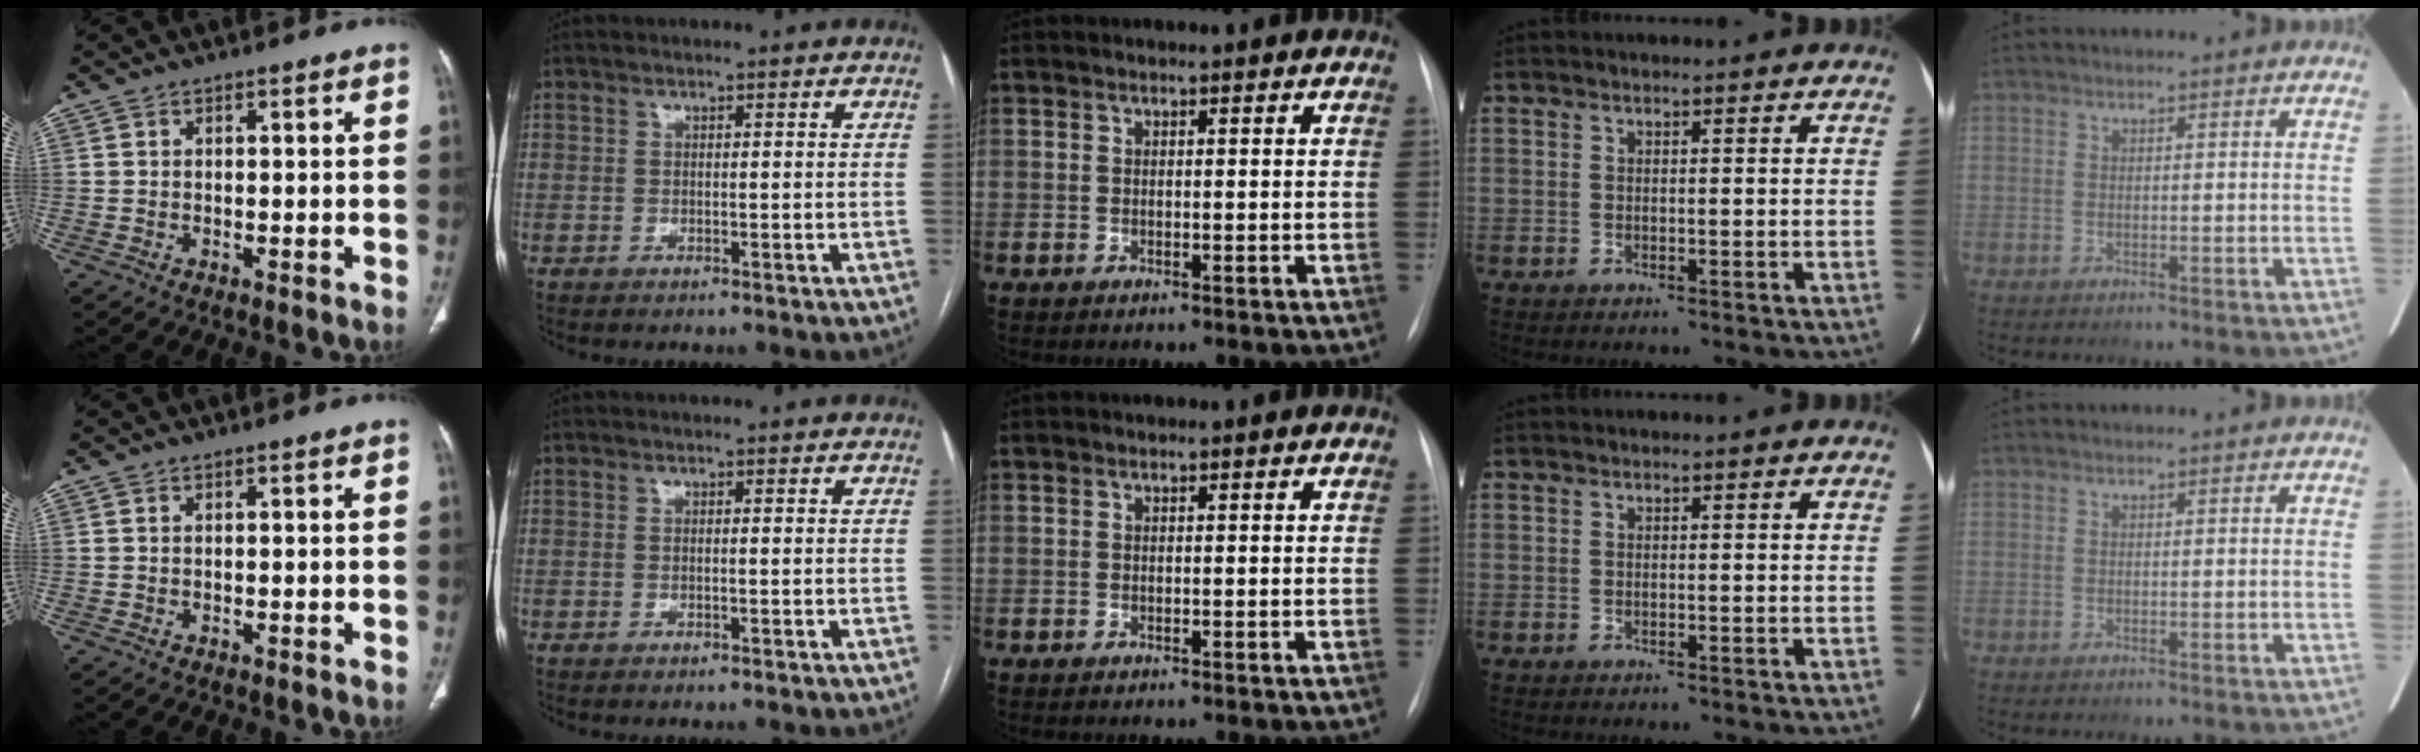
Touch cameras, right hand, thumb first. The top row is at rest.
{}